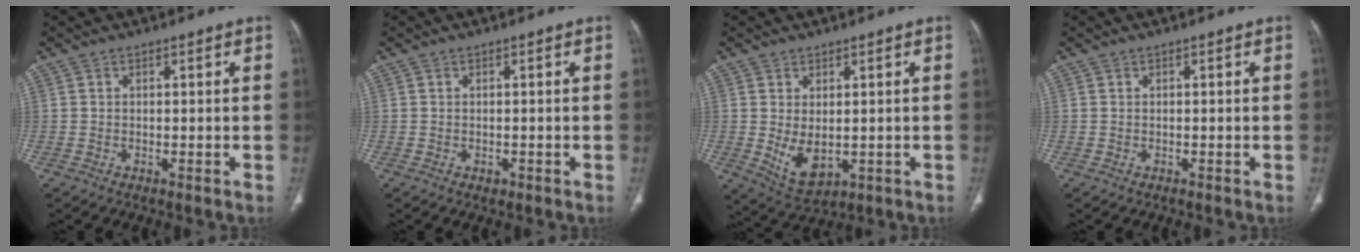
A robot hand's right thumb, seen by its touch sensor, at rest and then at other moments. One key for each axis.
{"total": 0.8, "fx": -0.3, "fy": 0.6, "fz": 0.5, "tx": -0.006, "ty": -0.001, "tz": -0.001}
{"total": 6.5, "fx": -0.3, "fy": 3.7, "fz": 5.3, "tx": -0.088, "ty": -0.012, "tz": 0.017}
{"total": 0.0}